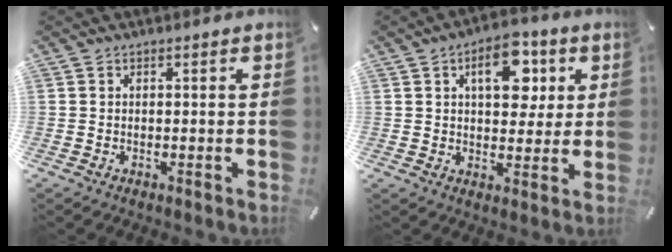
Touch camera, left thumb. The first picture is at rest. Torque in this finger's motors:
{"motor_torque": [0.40, 0.52, 1.24, -0.72, 0.31]}